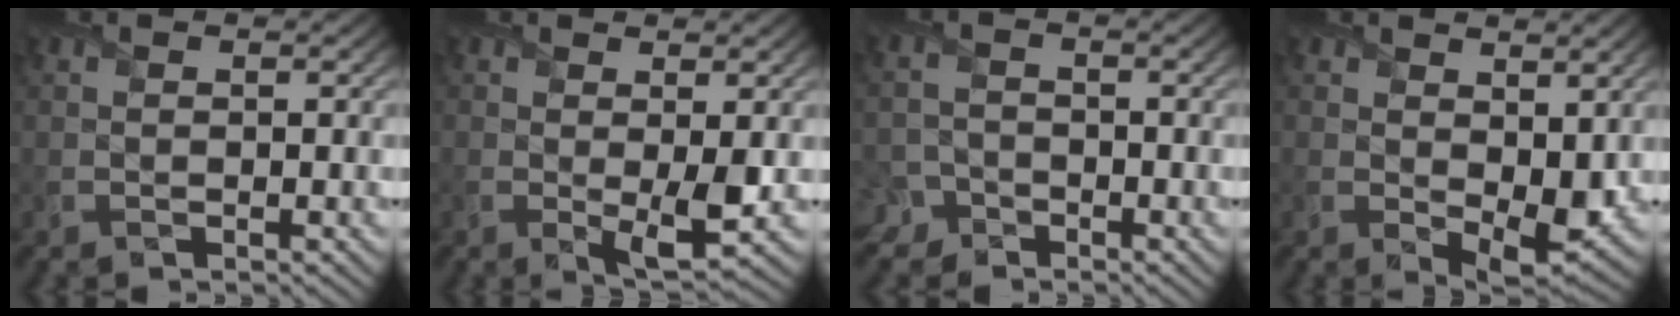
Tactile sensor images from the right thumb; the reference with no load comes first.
{"total": 3.1, "force": [0.3, 0.6, 3.0], "torque": [-0.059, -0.012, 0.007]}
{"total": 3.6, "force": [-2.6, 2.3, 0.8], "torque": [-0.015, 0.000, -0.056]}
{"total": 5.4, "force": [0.9, 3.1, 4.3], "torque": [-0.075, -0.017, 0.024]}